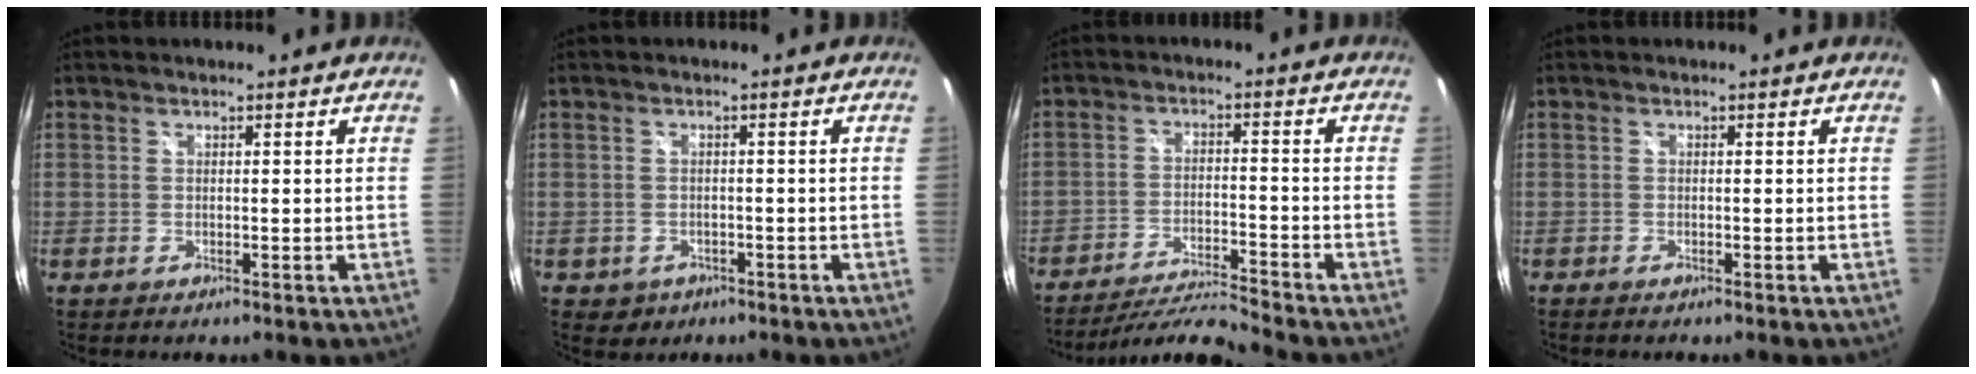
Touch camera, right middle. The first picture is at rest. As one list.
[{"total": 3.5, "force": [-1.3, 3.0, 1.1], "torque": [-0.033, -0.003, -0.009]}, {"total": 8.3, "force": [-8.0, -1.2, 1.8], "torque": [-0.059, 0.002, -0.144]}, {"total": 0.0}]